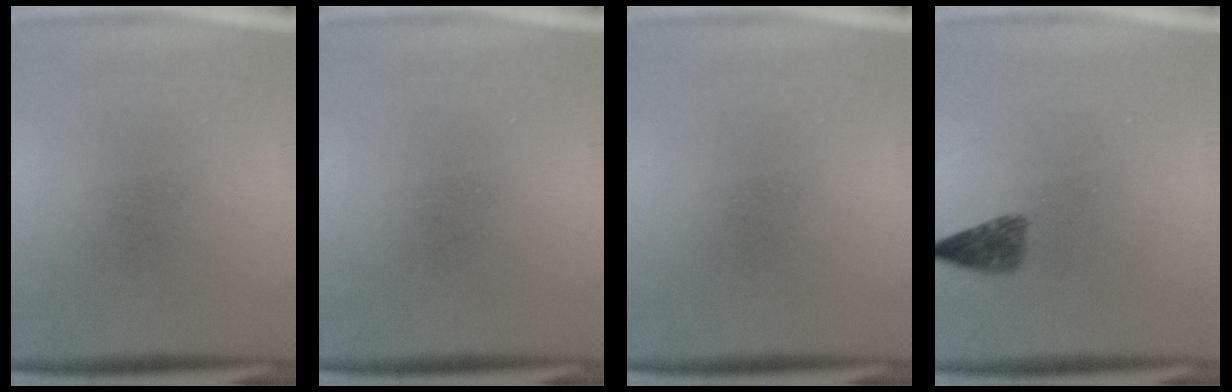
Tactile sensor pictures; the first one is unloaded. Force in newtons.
{"total": 0.0}
{"total": 0.0}
{"total": 2.4}